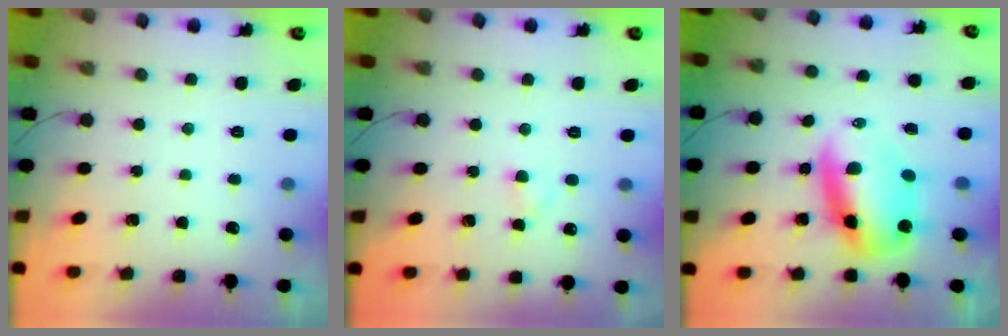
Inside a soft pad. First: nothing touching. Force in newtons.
{"total": 2.1, "press": 1.8, "slide": 1.0}
{"total": 11.2, "press": 10.8, "slide": 3.0}